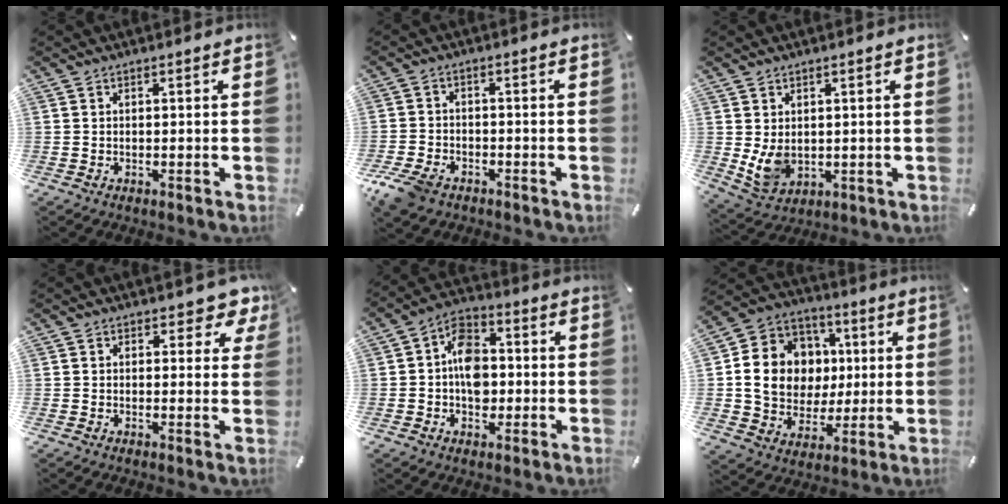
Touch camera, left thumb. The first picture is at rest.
{"total": 6.0, "force": [-4.1, 3.6, 2.4], "torque": [-0.065, 0.014, -0.082]}
{"total": 6.7, "force": [1.4, 5.3, 3.8], "torque": [-0.090, -0.014, 0.025]}
{"total": 4.1, "force": [2.6, 2.4, 2.1], "torque": [-0.010, -0.012, 0.037]}
{"total": 10.1, "force": [-0.9, 7.6, 6.6], "torque": [-0.108, 0.015, -0.014]}
{"total": 15.1, "force": [1.2, 13.8, 6.1], "torque": [-0.117, 0.011, 0.030]}